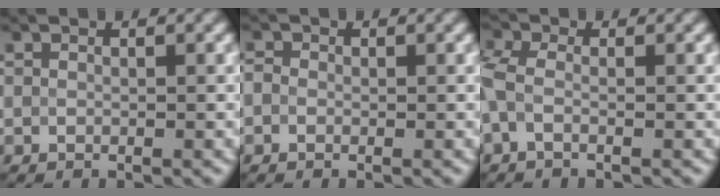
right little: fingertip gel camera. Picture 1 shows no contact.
{"total": 0.8, "force": [-0.2, 0.7, 0.3], "torque": [-0.005, -0.002, -0.008]}
{"total": 2.2, "force": [-0.7, 1.0, 1.8], "torque": [-0.048, -0.003, -0.026]}